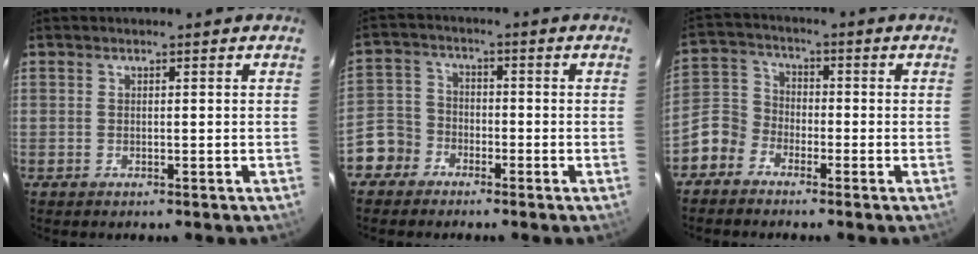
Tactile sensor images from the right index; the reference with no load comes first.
{"total": 6.6, "force": [-4.2, 5.0, 0.6], "torque": [-0.021, 0.025, -0.090]}
{"total": 6.5, "force": [-4.0, 4.9, 1.4], "torque": [-0.031, 0.024, -0.093]}